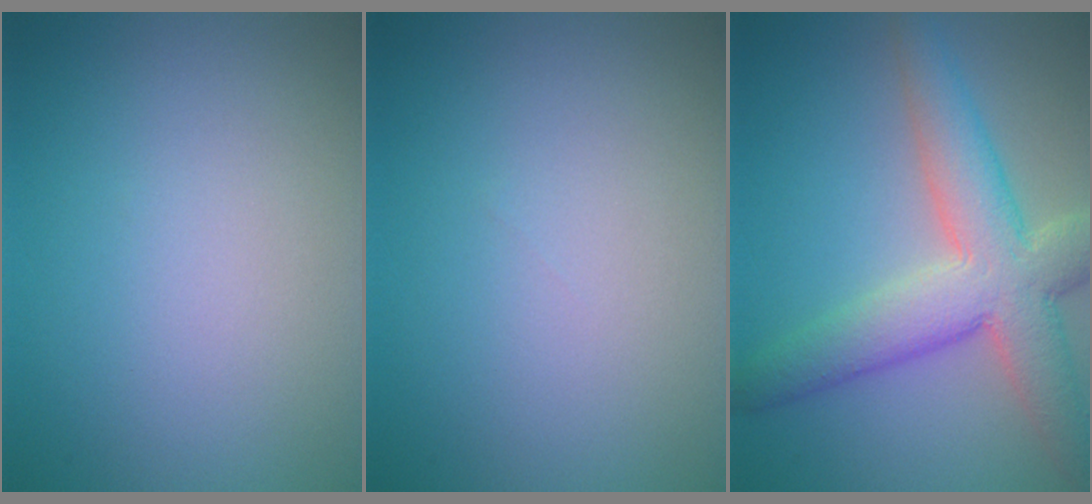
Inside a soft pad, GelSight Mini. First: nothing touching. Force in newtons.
{"total": 0.0}
{"total": 7.6, "press": 7.6, "slide": 0.5}